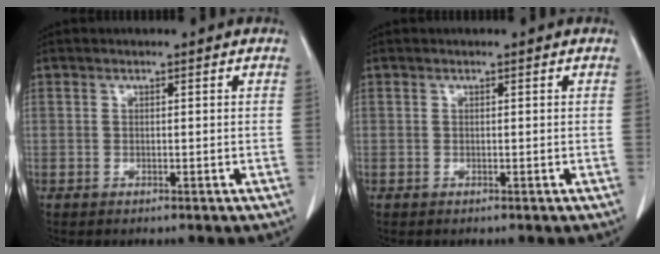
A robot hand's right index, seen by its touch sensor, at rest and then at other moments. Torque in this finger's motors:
{"motor_torque": [-0.10, 0.08, -0.02, -0.01]}